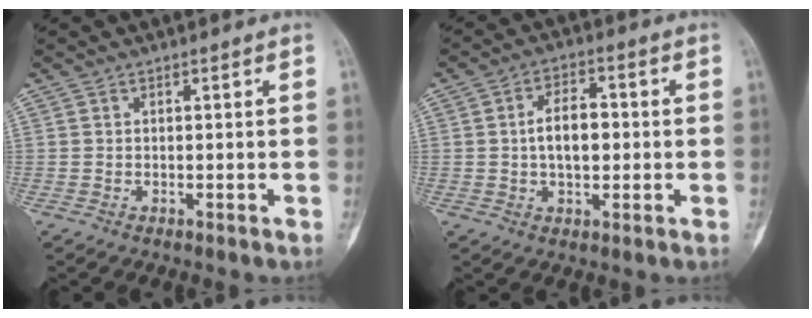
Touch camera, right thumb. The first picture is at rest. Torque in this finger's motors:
{"motor_torque": [-0.62, 0.88, 0.02, -0.07, 0.33]}